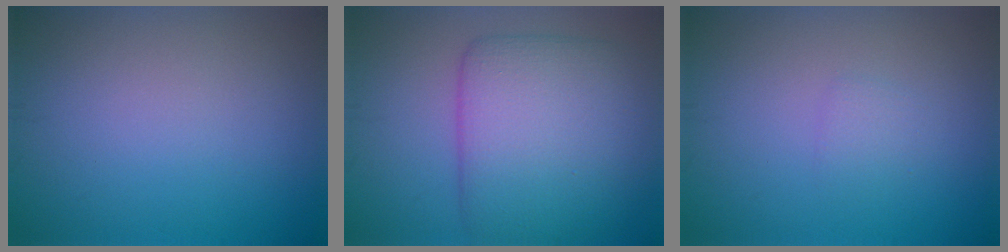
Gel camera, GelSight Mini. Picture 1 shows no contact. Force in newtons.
{"total": 9.0, "press": 9.0, "slide": 0.4}
{"total": 1.0, "press": 1.0, "slide": 0.1}